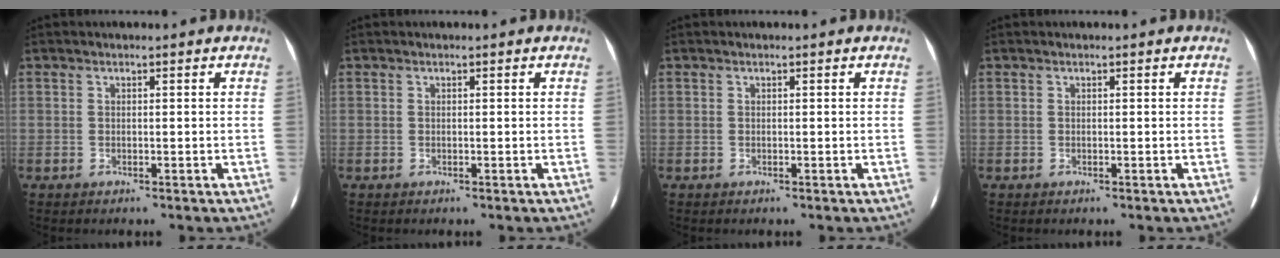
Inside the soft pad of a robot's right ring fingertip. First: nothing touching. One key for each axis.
{"total": 0.0}
{"total": 0.0}
{"total": 0.0}